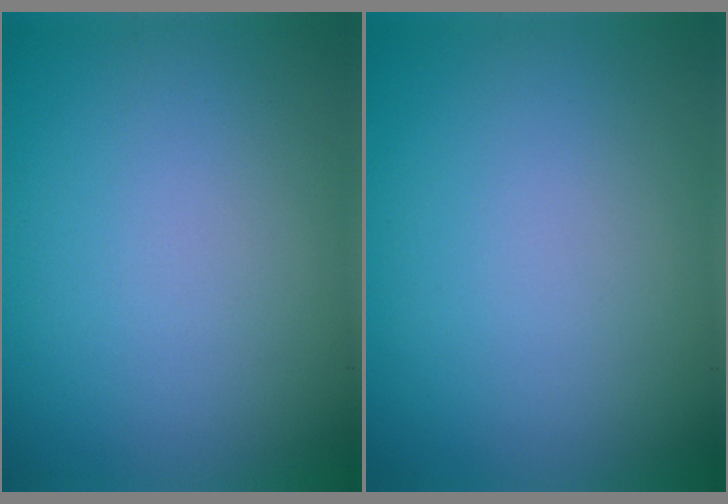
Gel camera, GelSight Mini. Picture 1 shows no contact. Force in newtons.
{"total": 0.0}